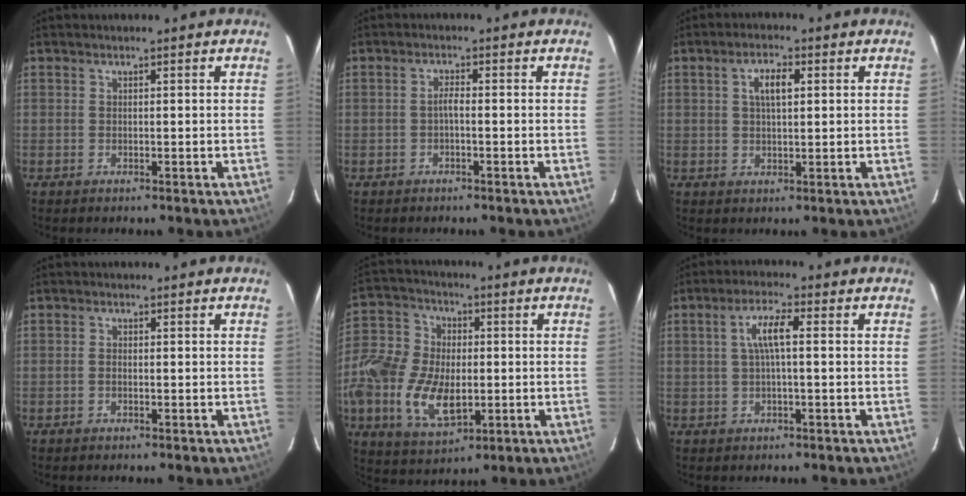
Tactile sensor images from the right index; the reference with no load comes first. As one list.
[{"total": 1.4, "force": [-0.6, 0.2, 1.2], "torque": [-0.024, 0.006, -0.013]}, {"total": 4.4, "force": [1.3, 1.7, 3.8], "torque": [-0.070, 0.010, 0.024]}, {"total": 0.7, "force": [-0.2, 0.4, 0.5], "torque": [-0.012, 0.001, -0.005]}, {"total": 20.0, "force": [-3.9, 13.2, 14.5], "torque": [-0.342, -0.001, -0.065]}, {"total": 4.9, "force": [0.5, 0.8, 4.8], "torque": [-0.092, 0.009, 0.011]}]